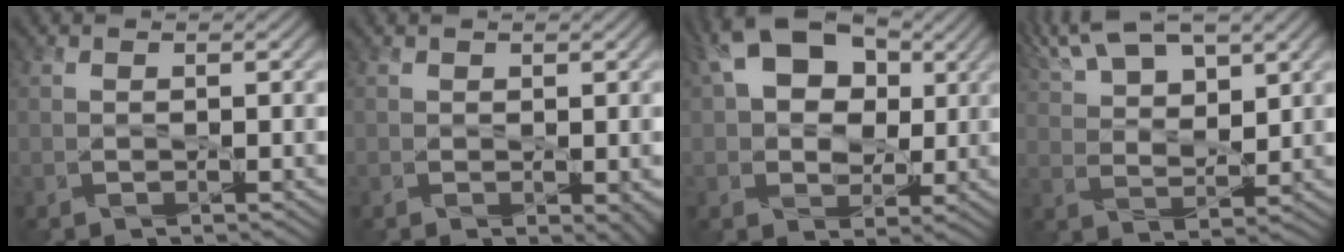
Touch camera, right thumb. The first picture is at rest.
{"total": 1.4, "force": [0.0, 0.9, 1.1], "torque": [-0.013, -0.006, 0.004]}
{"total": 11.4, "force": [3.9, 8.0, 7.1], "torque": [-0.150, 0.024, 0.054]}
{"total": 12.9, "force": [8.1, 5.0, 8.7], "torque": [-0.191, 0.024, 0.133]}